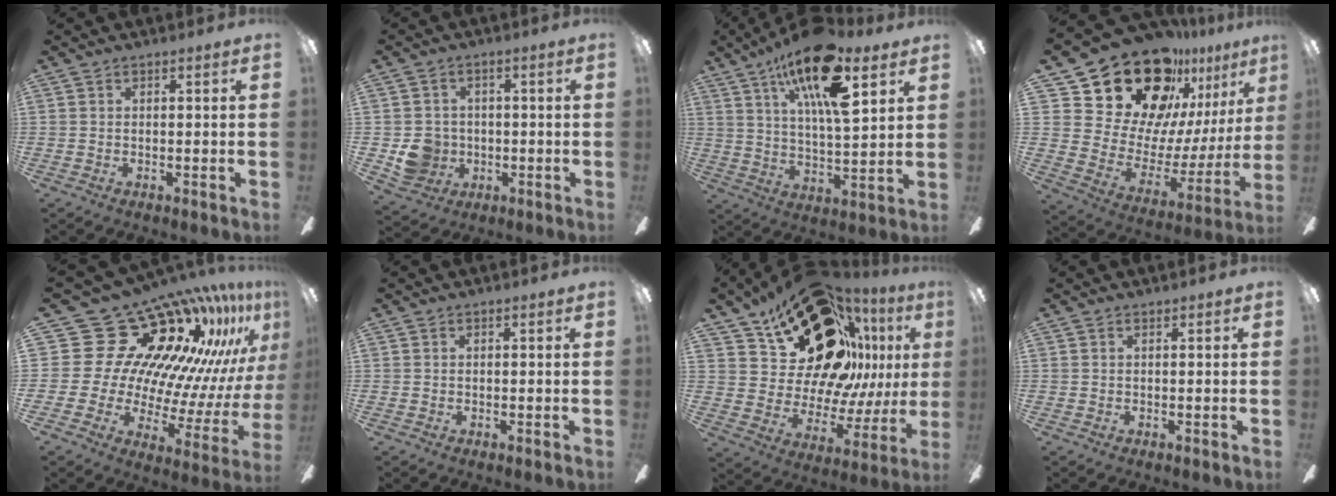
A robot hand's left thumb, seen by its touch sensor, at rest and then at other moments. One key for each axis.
{"total": 7.5, "fx": -1.2, "fy": 7.2, "fz": 2.0, "tx": -0.051, "ty": 0.010, "tz": -0.014}
{"total": 20.7, "fx": 11.8, "fy": 7.1, "fz": 15.4, "tx": -0.261, "ty": -0.042, "tz": 0.192}
{"total": 25.9, "fx": 19.7, "fy": 13.1, "fz": 10.7, "tx": -0.181, "ty": -0.146, "tz": 0.371}
{"total": 25.0, "fx": 16.4, "fy": 14.7, "fz": 11.8, "tx": -0.159, "ty": -0.178, "tz": 0.332}
{"total": 0.0}
{"total": 27.0, "fx": 14.9, "fy": 15.8, "fz": 16.1, "tx": -0.251, "ty": -0.094, "tz": 0.291}
{"total": 0.0}